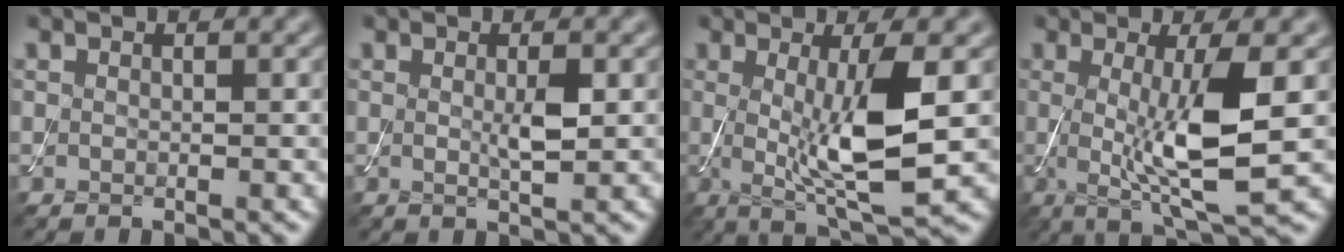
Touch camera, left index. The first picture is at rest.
{"total": 2.0, "force": [0.2, 0.3, 1.9], "torque": [-0.035, -0.002, 0.003]}
{"total": 7.5, "force": [0.0, 1.6, 7.4], "torque": [-0.123, -0.014, 0.007]}
{"total": 7.3, "force": [0.0, 1.4, 7.2], "torque": [-0.120, -0.014, 0.004]}